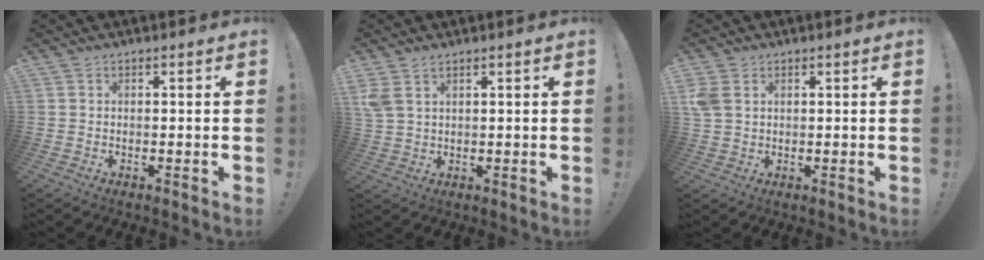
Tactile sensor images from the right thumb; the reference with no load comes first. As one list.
[{"total": 4.2, "force": [2.6, 2.1, 2.6], "torque": [-0.052, -0.009, 0.052]}, {"total": 4.7, "force": [1.8, 3.2, 3.0], "torque": [-0.063, -0.001, 0.037]}]